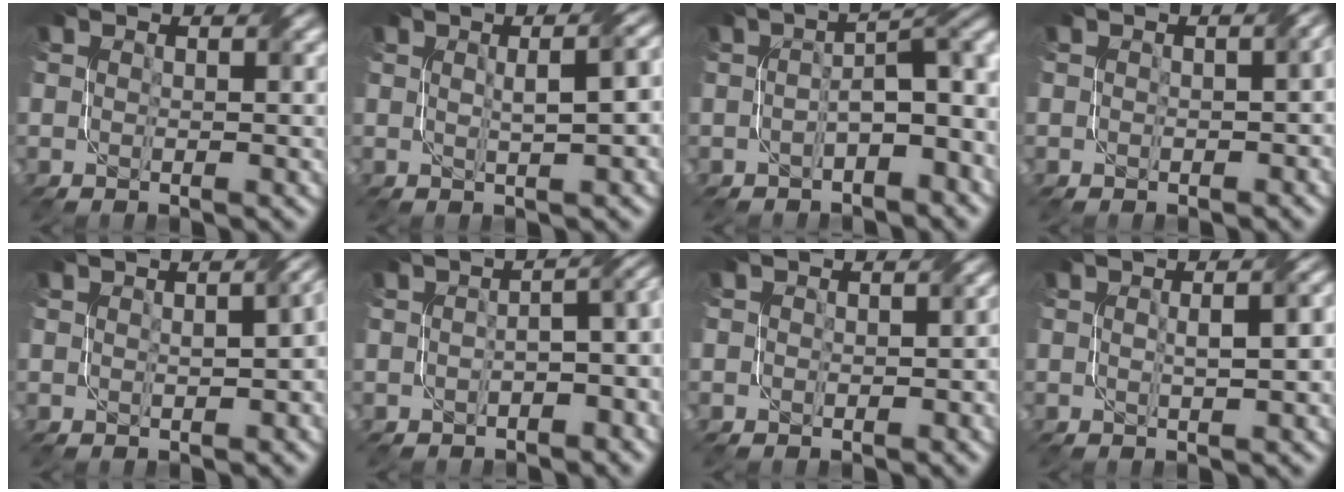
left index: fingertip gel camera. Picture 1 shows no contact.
{"total": 5.8, "force": [1.0, 1.9, 5.4], "torque": [-0.044, 0.025, 0.010]}
{"total": 5.5, "force": [-1.3, 2.0, 4.9], "torque": [-0.070, 0.014, -0.025]}
{"total": 2.6, "force": [0.0, 1.5, 2.1], "torque": [-0.012, 0.000, 0.003]}
{"total": 3.7, "force": [0.1, 1.5, 3.4], "torque": [-0.031, 0.005, 0.013]}
{"total": 5.8, "force": [-1.1, 2.7, 5.0], "torque": [-0.047, 0.006, -0.016]}
{"total": 2.3, "force": [0.0, 1.7, 1.5], "torque": [-0.010, -0.004, -0.003]}
{"total": 3.7, "force": [0.2, 1.1, 3.5], "torque": [-0.037, 0.014, 0.004]}